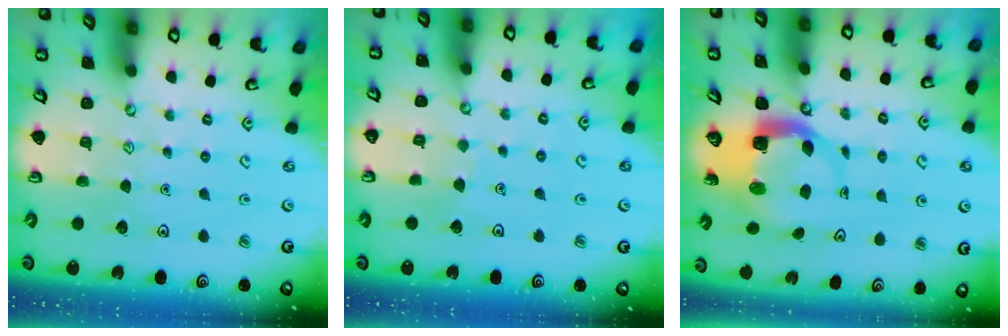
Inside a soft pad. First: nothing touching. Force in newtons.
{"total": 3.0, "press": 3.0, "slide": 0.2}
{"total": 5.7, "press": 5.7, "slide": 0.8}